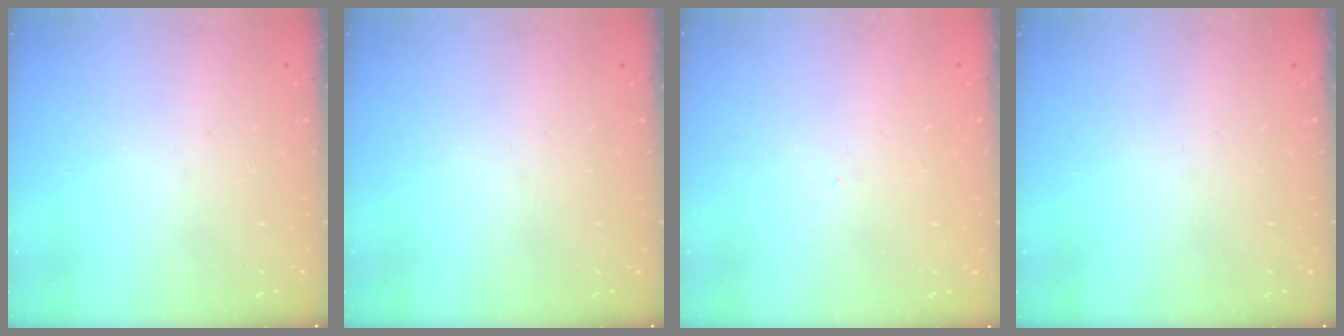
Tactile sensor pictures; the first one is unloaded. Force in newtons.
{"total": 0.0}
{"total": 0.9, "press": 0.8, "slide": 0.4}
{"total": 0.0}